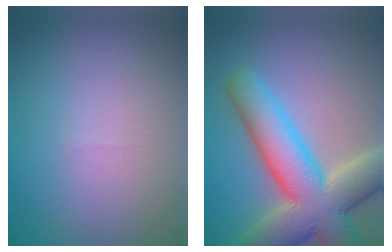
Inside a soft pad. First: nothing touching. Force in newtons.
{"total": 10.7, "press": 10.7, "slide": 0.8}